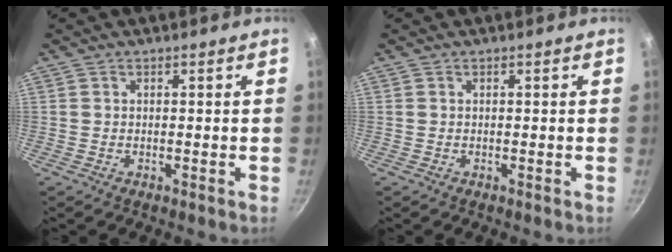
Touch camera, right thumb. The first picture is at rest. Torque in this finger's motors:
{"motor_torque": [0.00, 0.00, 0.20, -0.20, 0.00]}